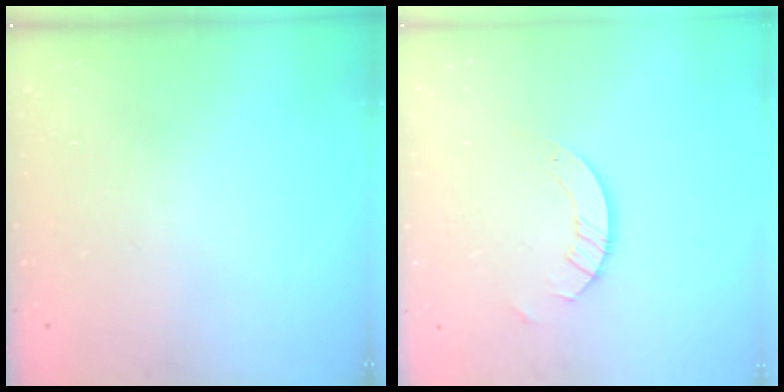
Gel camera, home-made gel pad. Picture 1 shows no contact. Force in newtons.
{"total": 3.5, "press": 3.5, "slide": 0.3}